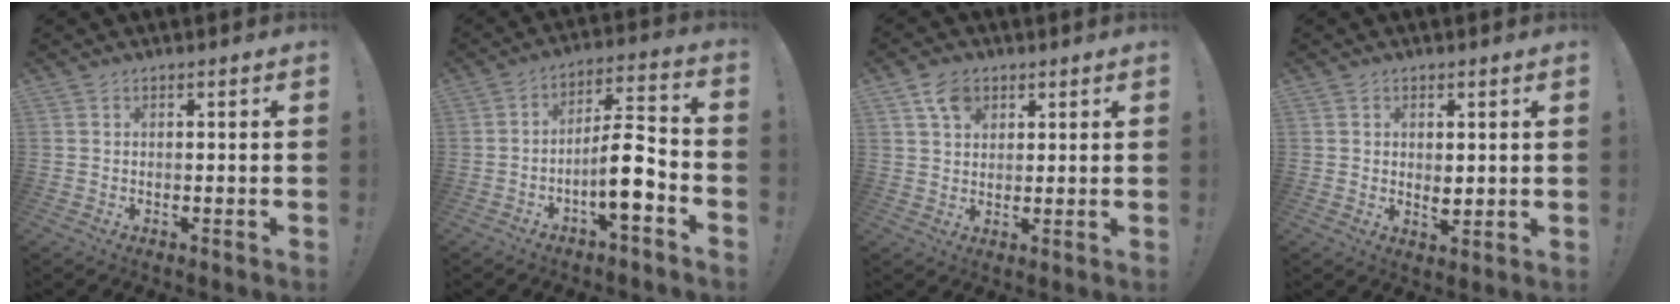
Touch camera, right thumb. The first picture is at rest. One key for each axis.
{"total": 12.3, "fx": -4.6, "fy": 3.4, "fz": 10.9, "tx": -0.174, "ty": 0.023, "tz": -0.076}
{"total": 6.3, "fx": 3.4, "fy": 4.5, "fz": 2.9, "tx": -0.039, "ty": -0.009, "tz": 0.061}
{"total": 2.9, "fx": 0.5, "fy": 2.2, "fz": 1.8, "tx": -0.015, "ty": -0.006, "tz": 0.007}